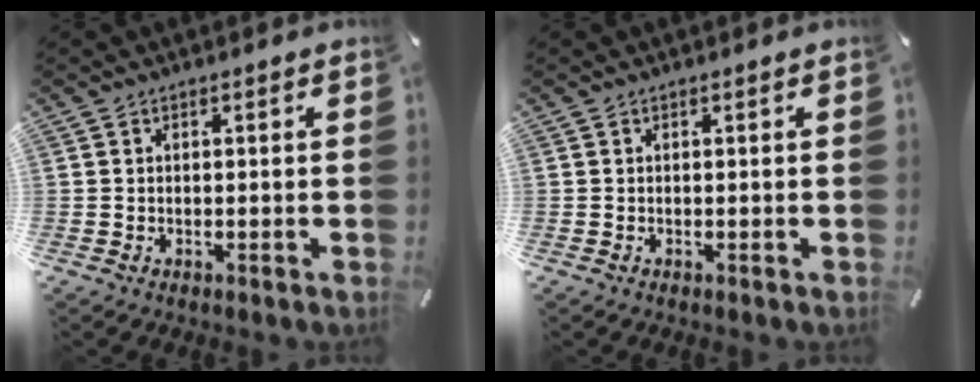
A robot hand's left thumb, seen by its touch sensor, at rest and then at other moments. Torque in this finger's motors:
{"motor_torque": [0.00, 0.00, 0.14, -0.14, 0.00]}